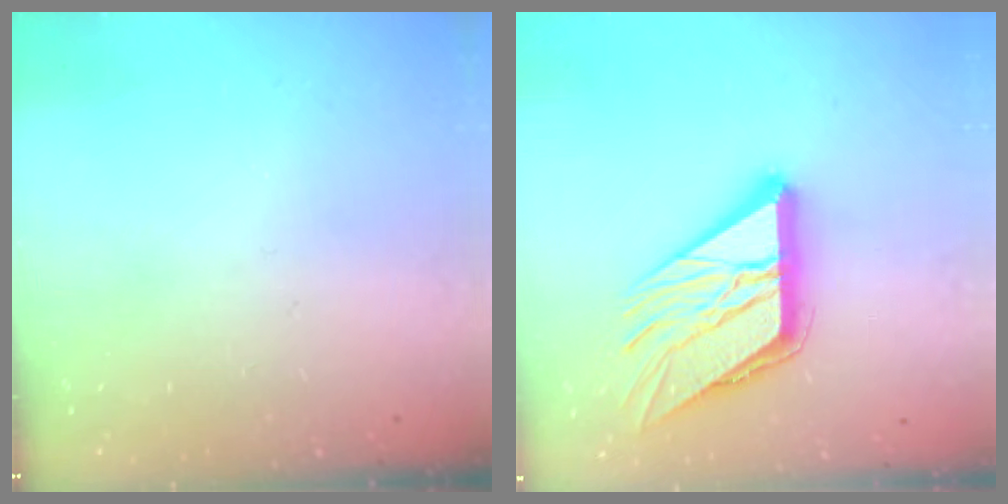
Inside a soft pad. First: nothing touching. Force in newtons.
{"total": 18.0, "press": 17.9, "slide": 2.5}